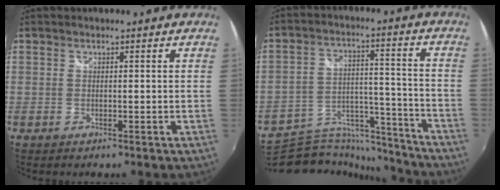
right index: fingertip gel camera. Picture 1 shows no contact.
{"total": 17.9, "force": [-16.2, 6.0, 4.5], "torque": [-0.084, 0.041, -0.242]}